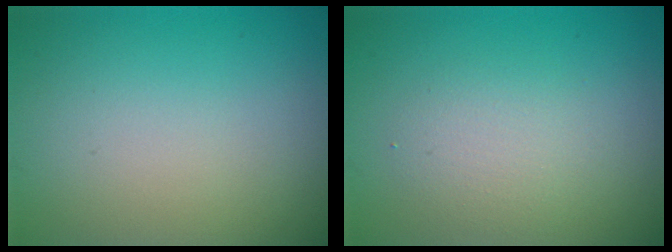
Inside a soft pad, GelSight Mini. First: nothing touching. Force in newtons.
{"total": 2.4, "press": 2.4, "slide": 0.2}